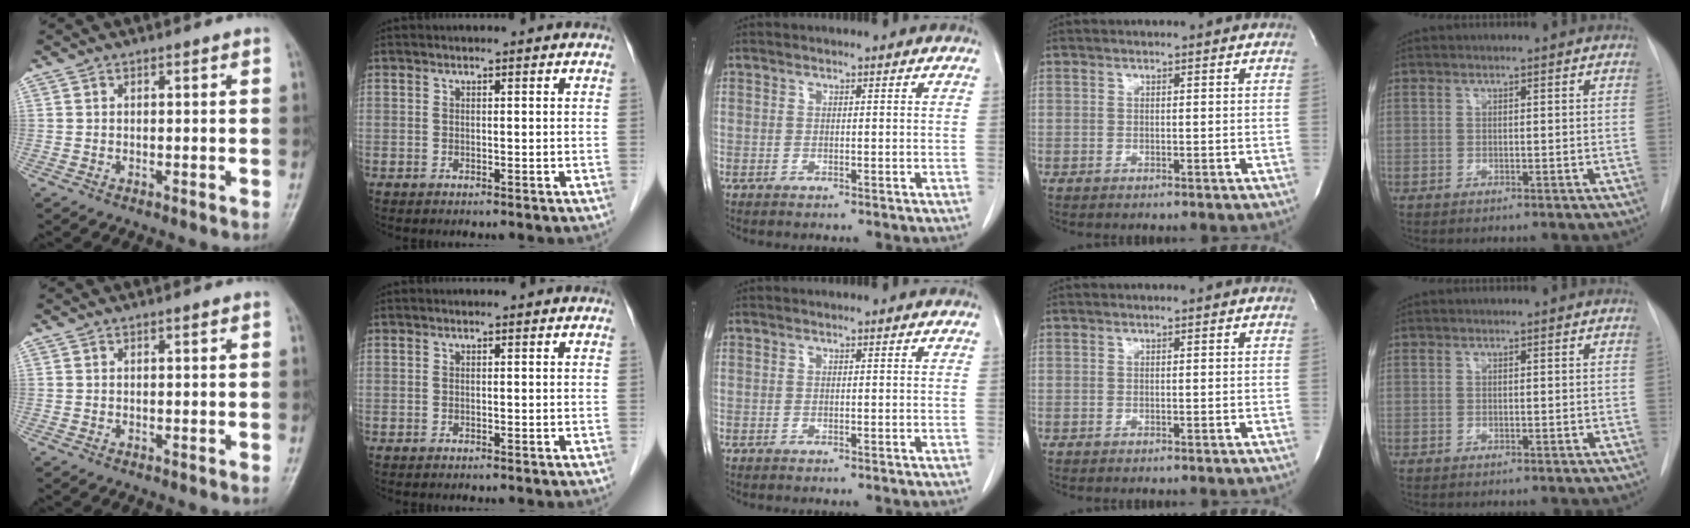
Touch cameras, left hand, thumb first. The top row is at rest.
{}